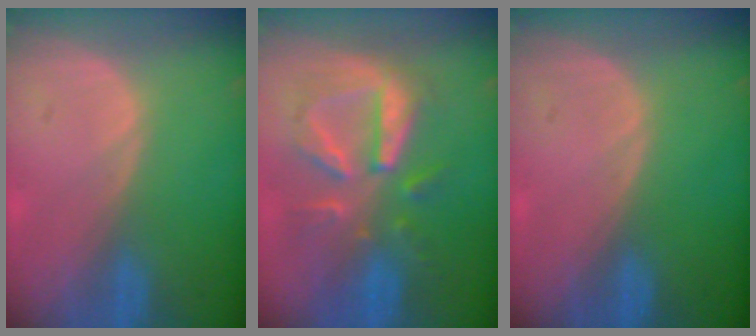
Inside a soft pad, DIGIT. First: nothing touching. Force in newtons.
{"total": 9.3, "press": 8.9, "slide": 2.8}
{"total": 0.0}